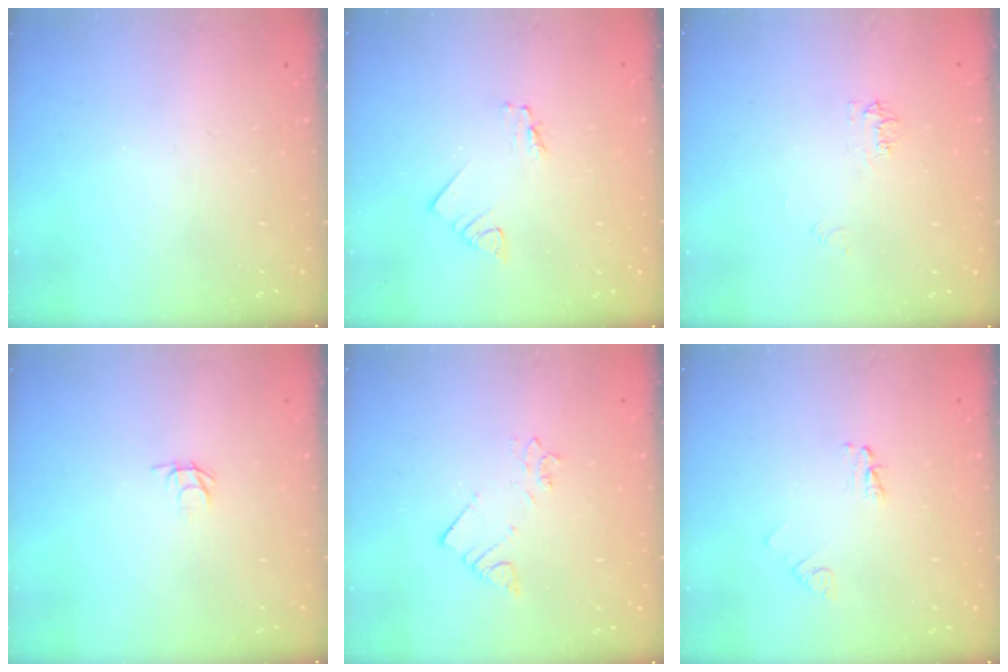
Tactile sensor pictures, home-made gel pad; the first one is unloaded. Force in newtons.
{"total": 1.4, "press": 1.4, "slide": 0.1}
{"total": 5.2, "press": 5.2, "slide": 0.8}
{"total": 2.5, "press": 2.5, "slide": 0.3}
{"total": 2.3, "press": 2.3, "slide": 0.3}
{"total": 3.5, "press": 3.5, "slide": 0.4}